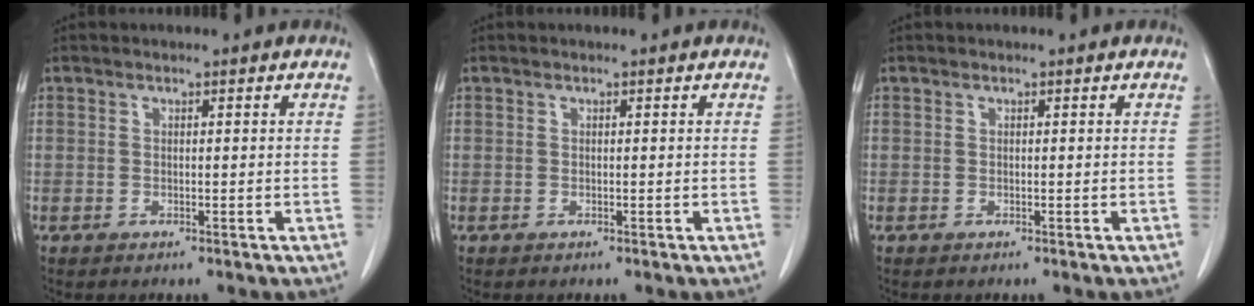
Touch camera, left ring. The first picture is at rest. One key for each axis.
{"total": 0.0}
{"total": 0.0}